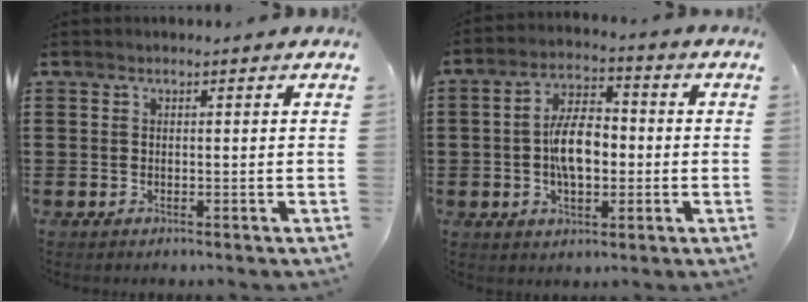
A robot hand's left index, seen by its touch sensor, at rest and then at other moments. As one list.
[{"total": 7.8, "force": [-0.8, 4.0, 6.7], "torque": [-0.134, 0.002, -0.023]}]